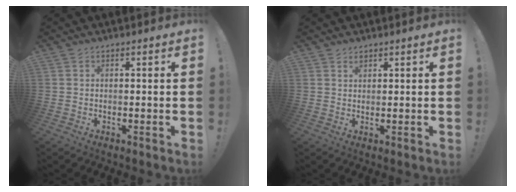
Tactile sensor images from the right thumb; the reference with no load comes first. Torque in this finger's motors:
{"motor_torque": [-0.15, 0.14, -0.04, -0.02, -0.03]}